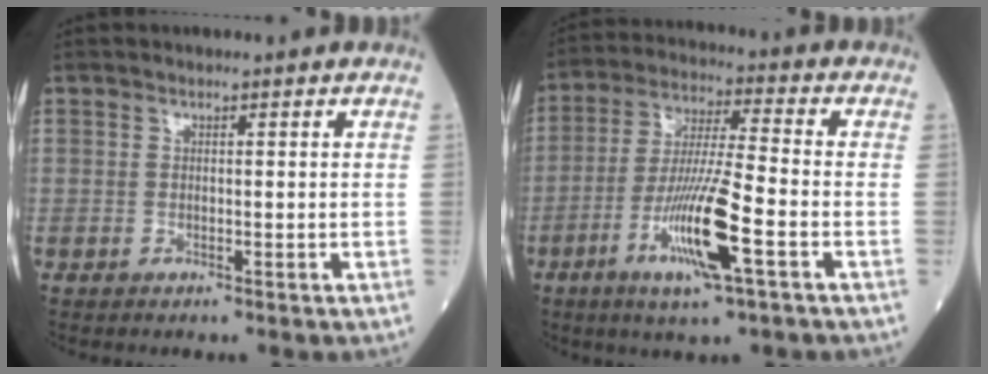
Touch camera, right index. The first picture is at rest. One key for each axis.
{"total": 12.6, "fx": -4.9, "fy": 0.3, "fz": 11.5, "tx": -0.225, "ty": -0.016, "tz": -0.093}